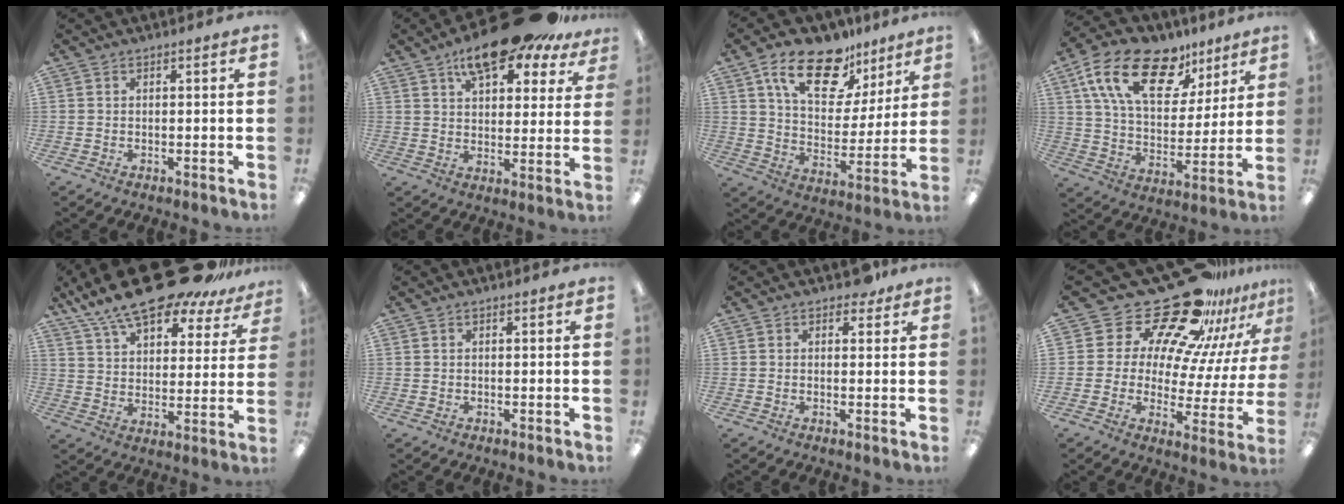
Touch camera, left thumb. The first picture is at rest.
{"total": 14.4, "force": [10.9, 5.0, 7.9], "torque": [-0.129, -0.057, 0.188]}
{"total": 17.9, "force": [11.7, 8.9, 10.2], "torque": [-0.171, -0.055, 0.202]}
{"total": 20.5, "force": [11.8, 10.8, 12.8], "torque": [-0.228, -0.046, 0.209]}
{"total": 19.5, "force": [15.6, 5.8, 10.2], "torque": [-0.177, -0.101, 0.269]}
{"total": 0.0}
{"total": 3.1, "force": [2.1, 2.0, 1.3], "torque": [-0.005, -0.003, 0.035]}
{"total": 25.2, "force": [20.1, 11.2, 10.3], "torque": [-0.169, -0.151, 0.354]}